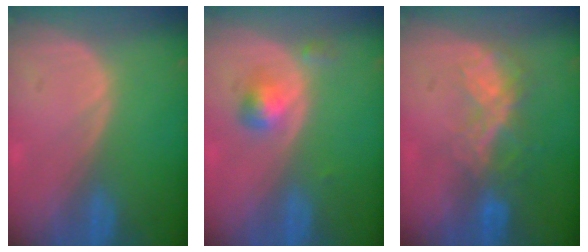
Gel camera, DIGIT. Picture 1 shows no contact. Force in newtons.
{"total": 3.1, "press": 3.1, "slide": 0.2}
{"total": 6.7, "press": 5.8, "slide": 3.3}